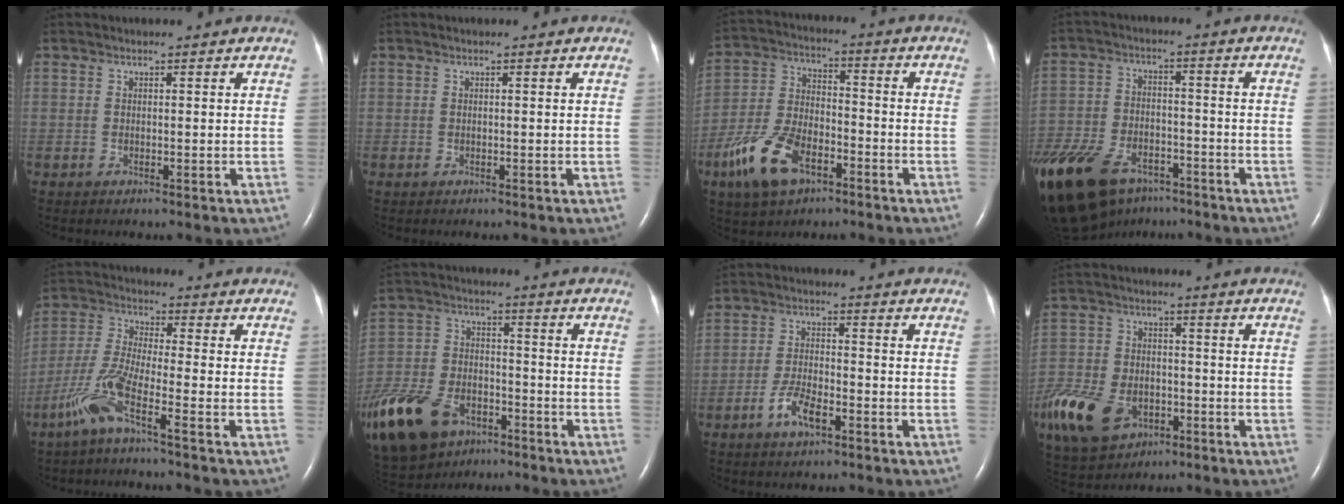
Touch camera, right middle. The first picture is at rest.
{"total": 0.0}
{"total": 12.1, "force": [-6.6, 5.8, 8.3], "torque": [-0.190, 0.003, -0.124]}
{"total": 26.0, "force": [-16.3, 14.6, 14.0], "torque": [-0.378, -0.039, -0.268]}
{"total": 8.2, "force": [-4.8, 0.2, 6.6], "torque": [-0.157, -0.007, -0.107]}
{"total": 25.7, "force": [-15.2, 14.9, 14.4], "torque": [-0.412, -0.036, -0.269]}
{"total": 5.5, "force": [-3.1, 1.8, 4.1], "torque": [-0.088, -0.001, -0.059]}
{"total": 19.7, "force": [-9.5, 12.8, 11.6], "torque": [-0.320, -0.019, -0.166]}